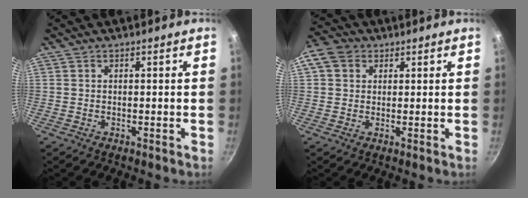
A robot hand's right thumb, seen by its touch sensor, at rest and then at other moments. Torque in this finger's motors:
{"motor_torque": [0.73, 0.83, 0.35, -0.32, 0.07]}